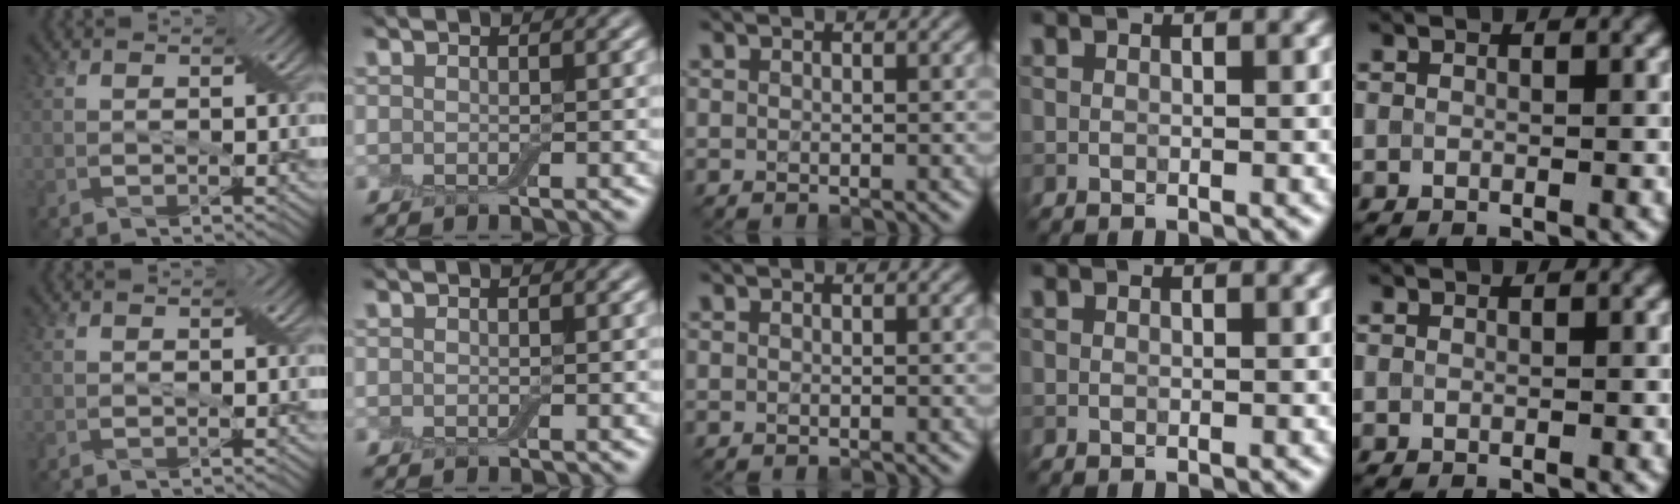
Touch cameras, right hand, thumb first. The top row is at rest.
{}